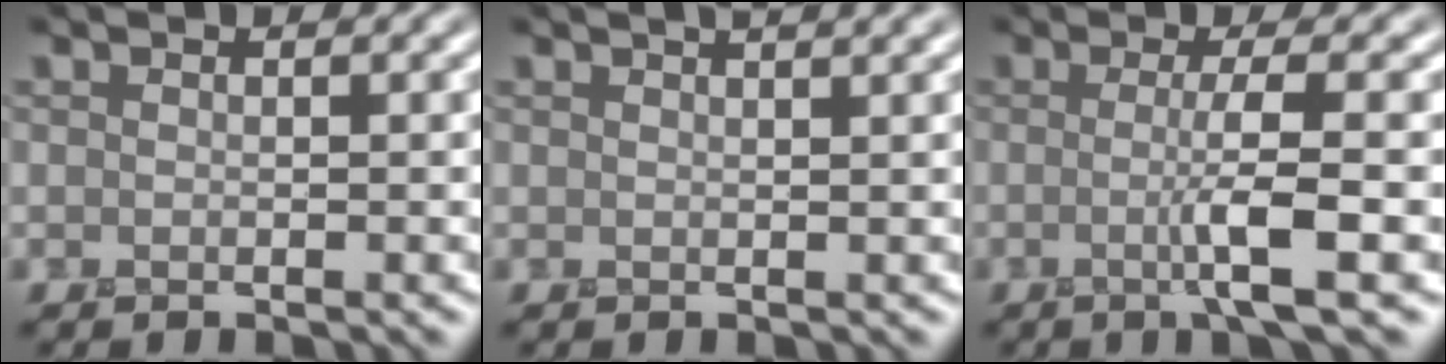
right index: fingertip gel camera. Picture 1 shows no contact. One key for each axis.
{"total": 1.7, "fx": 1.2, "fy": 0.2, "fz": 1.2, "tx": -0.011, "ty": 0.003, "tz": 0.017}
{"total": 3.8, "fx": -0.6, "fy": 0.2, "fz": 3.8, "tx": -0.066, "ty": -0.002, "tz": -0.018}